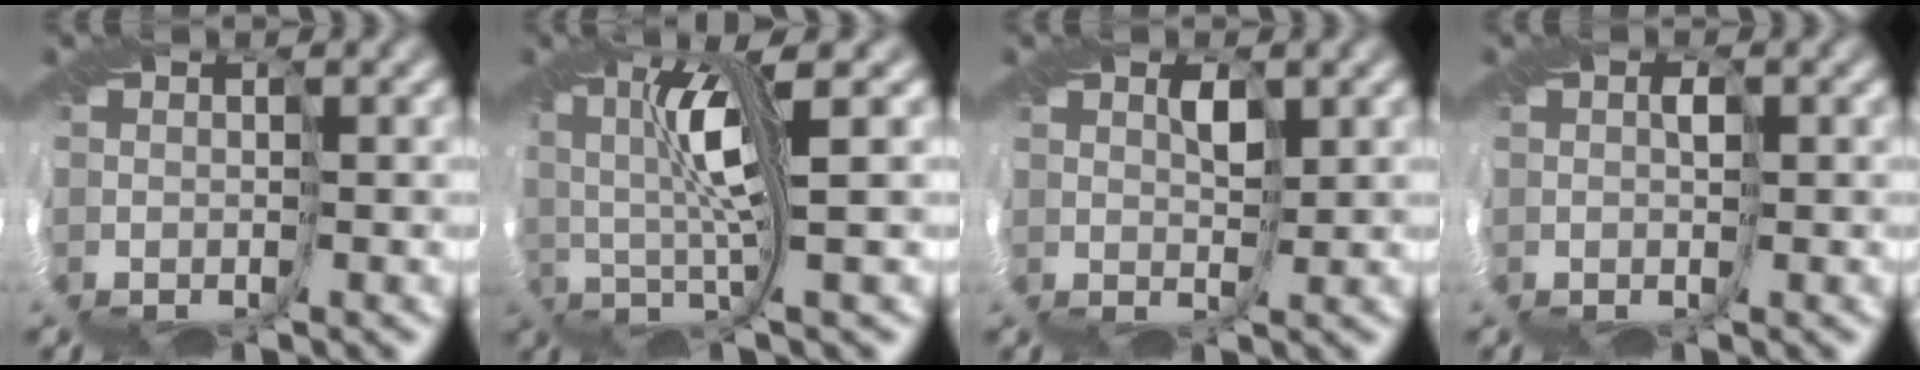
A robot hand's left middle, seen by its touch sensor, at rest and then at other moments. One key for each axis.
{"total": 5.9, "fx": 1.4, "fy": 0.2, "fz": 5.7, "tx": -0.120, "ty": 0.010, "tz": 0.024}
{"total": 1.1, "fx": 0.9, "fy": 0.1, "fz": 0.7, "tx": -0.019, "ty": 0.001, "tz": 0.020}
{"total": 0.7, "fx": 0.1, "fy": 0.2, "fz": 0.7, "tx": -0.014, "ty": 0.000, "tz": 0.004}